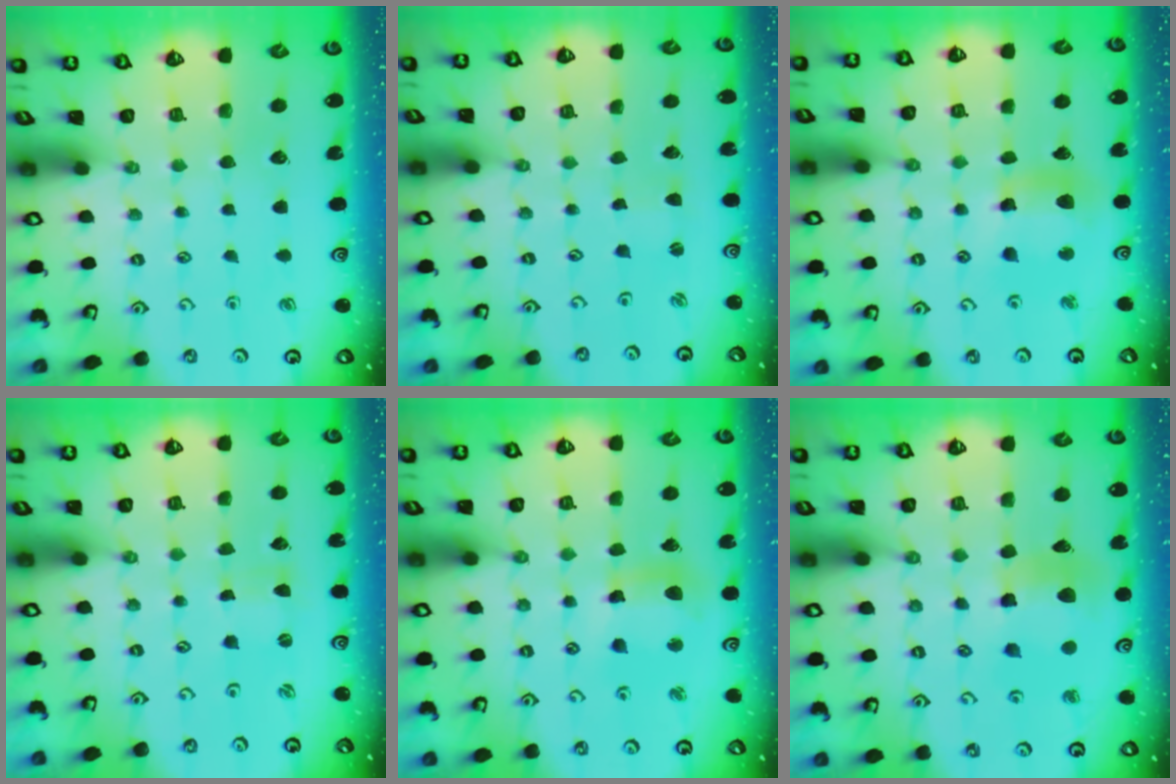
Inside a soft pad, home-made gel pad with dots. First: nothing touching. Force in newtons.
{"total": 0.8, "press": 0.8, "slide": 0.1}
{"total": 11.1, "press": 10.9, "slide": 2.3}
{"total": 0.0}
{"total": 10.9, "press": 10.9, "slide": 1.3}
{"total": 10.9, "press": 10.8, "slide": 1.3}